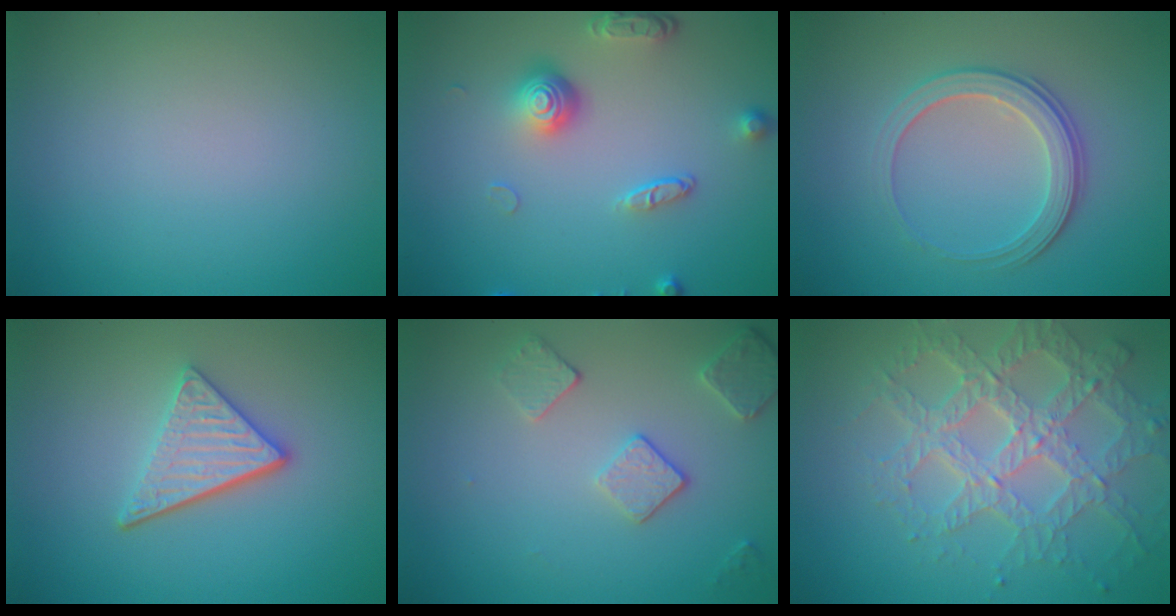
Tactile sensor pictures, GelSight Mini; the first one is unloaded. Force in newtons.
{"total": 4.2, "press": 3.0, "slide": 2.9}
{"total": 3.3, "press": 2.9, "slide": 1.6}
{"total": 3.8, "press": 3.1, "slide": 2.3}
{"total": 2.6, "press": 2.5, "slide": 0.8}
{"total": 7.4, "press": 5.3, "slide": 5.1}